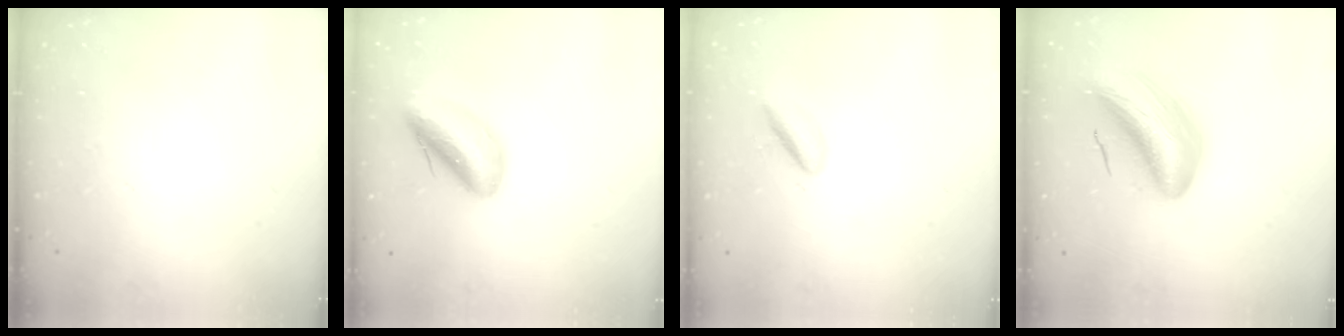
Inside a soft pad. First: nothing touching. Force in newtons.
{"total": 9.9, "press": 9.4, "slide": 3.0}
{"total": 2.9, "press": 2.8, "slide": 0.4}
{"total": 11.2, "press": 10.7, "slide": 3.2}